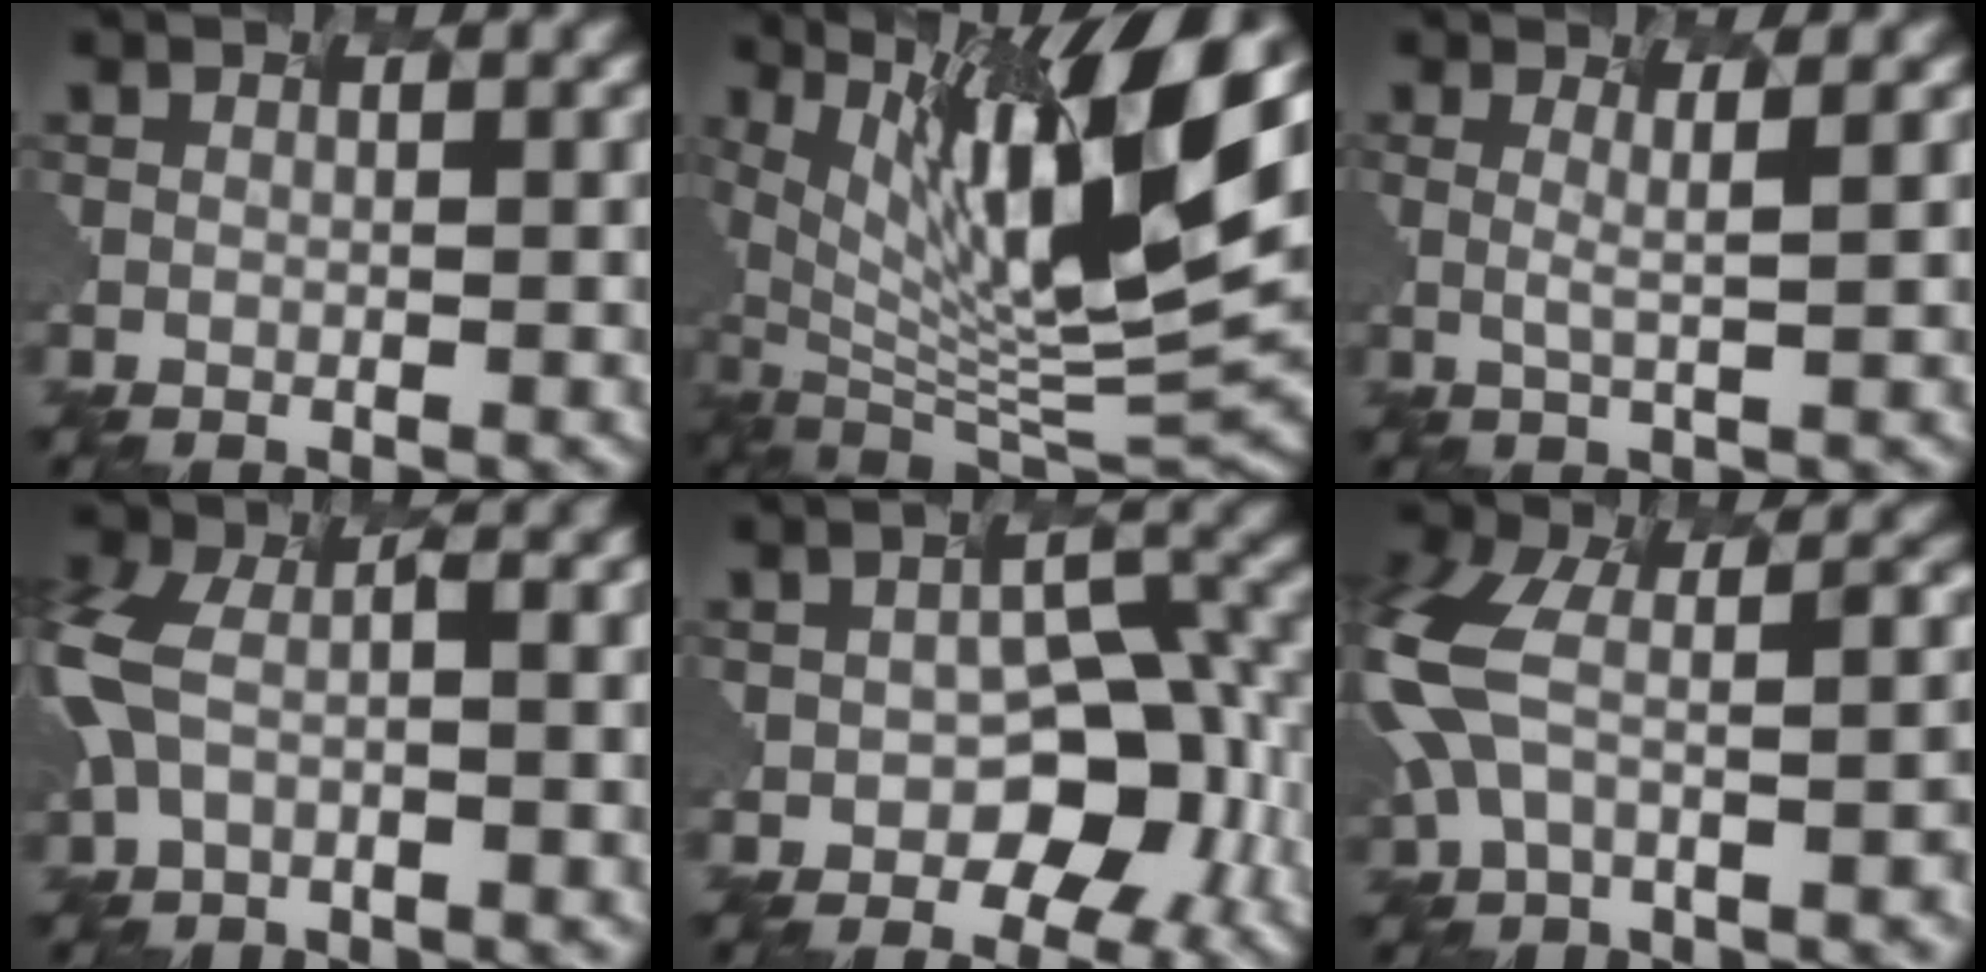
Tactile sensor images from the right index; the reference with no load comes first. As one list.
[{"total": 13.8, "force": [5.6, 4.2, 11.8], "torque": [-0.215, 0.003, 0.109]}, {"total": 1.3, "force": [0.1, -0.2, 1.2], "torque": [-0.032, -0.003, 0.013]}, {"total": 9.1, "force": [-3.1, 4.6, 7.2], "torque": [-0.181, 0.002, -0.045]}, {"total": 6.3, "force": [-2.3, 3.9, 4.3], "torque": [-0.065, -0.006, -0.022]}, {"total": 9.8, "force": [-2.7, 4.9, 8.1], "torque": [-0.186, -0.003, -0.044]}]